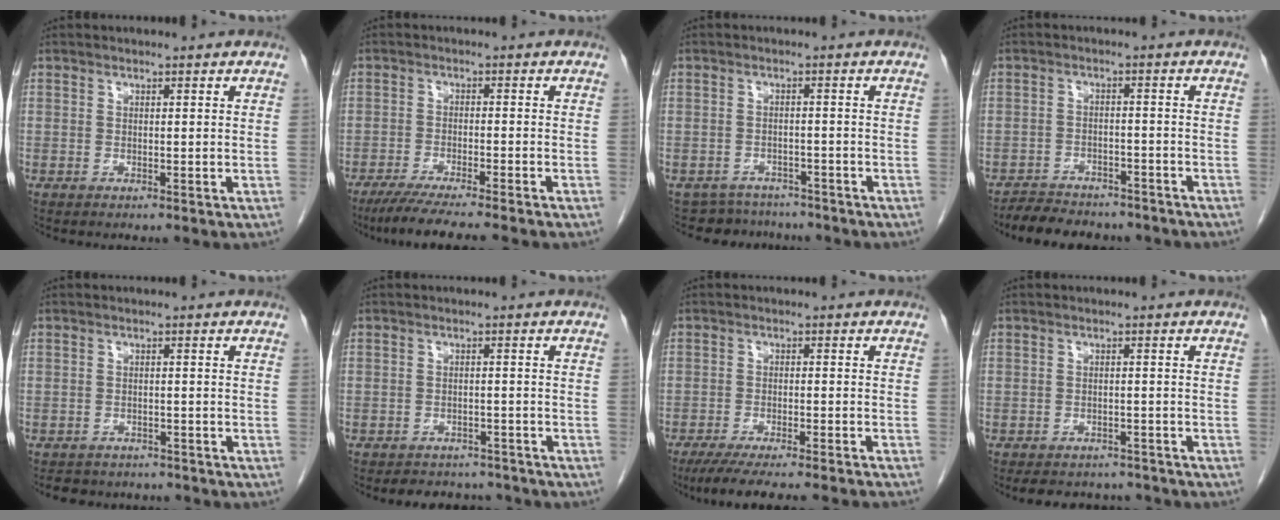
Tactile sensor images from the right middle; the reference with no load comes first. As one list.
[{"total": 9.4, "force": [-7.9, -0.6, 5.0], "torque": [-0.065, -0.027, -0.122]}, {"total": 5.4, "force": [-4.9, 2.2, -0.6], "torque": [0.013, 0.014, -0.065]}, {"total": 10.1, "force": [-9.0, 3.4, 3.1], "torque": [-0.050, 0.006, -0.121]}, {"total": 6.4, "force": [-5.8, 2.6, 1.0], "torque": [-0.013, 0.001, -0.072]}, {"total": 6.4, "force": [-5.9, 2.4, 0.8], "torque": [-0.004, 0.006, -0.072]}, {"total": 15.2, "force": [-13.6, 0.3, 6.8], "torque": [-0.098, -0.031, -0.187]}, {"total": 8.0, "force": [-7.2, 2.8, 1.7], "torque": [-0.020, 0.007, -0.088]}]